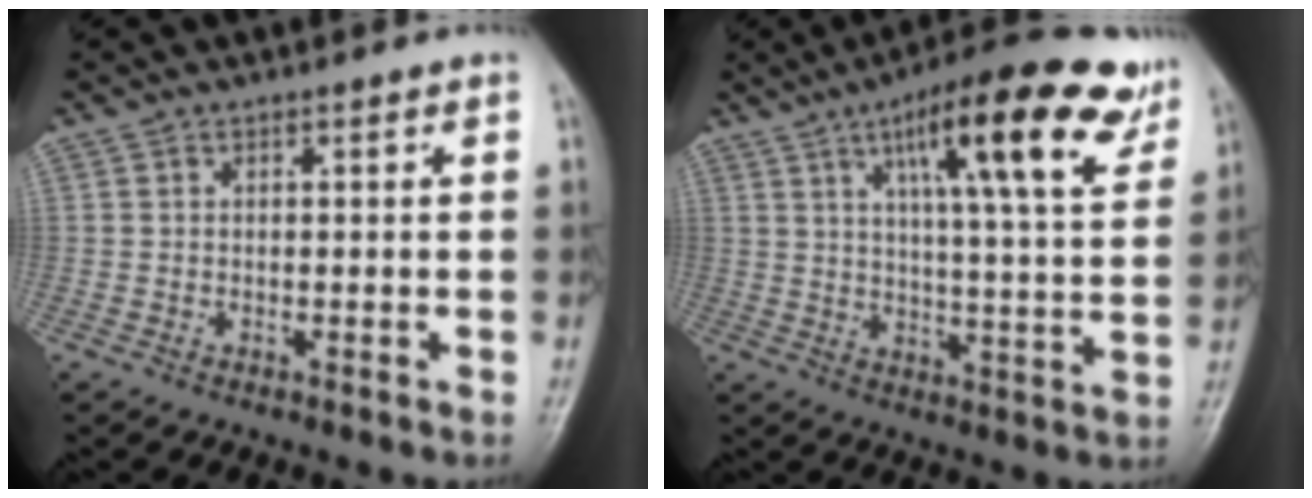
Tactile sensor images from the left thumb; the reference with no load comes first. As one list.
[{"total": 19.1, "force": [10.0, 4.6, 15.6], "torque": [-0.203, -0.026, 0.143]}]